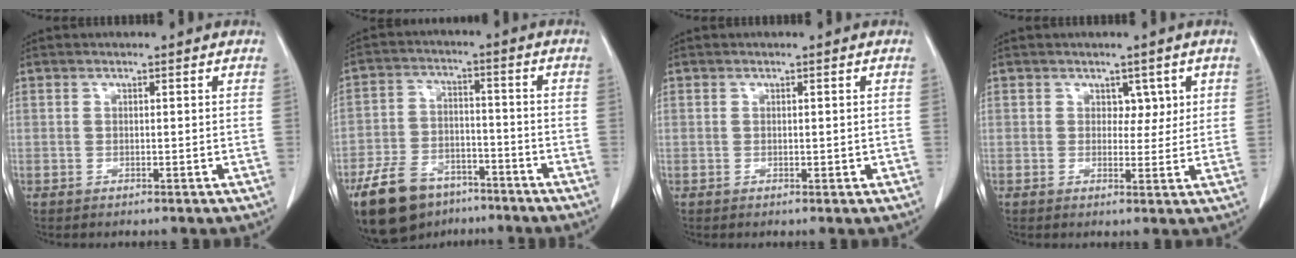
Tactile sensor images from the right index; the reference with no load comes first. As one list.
[{"total": 13.8, "force": [-9.8, 7.4, 6.3], "torque": [-0.123, 0.002, -0.164]}, {"total": 0.8, "force": [0.1, 0.6, 0.5], "torque": [-0.001, 0.001, 0.006]}, {"total": 3.0, "force": [1.3, 2.1, 1.7], "torque": [-0.010, 0.002, 0.017]}]